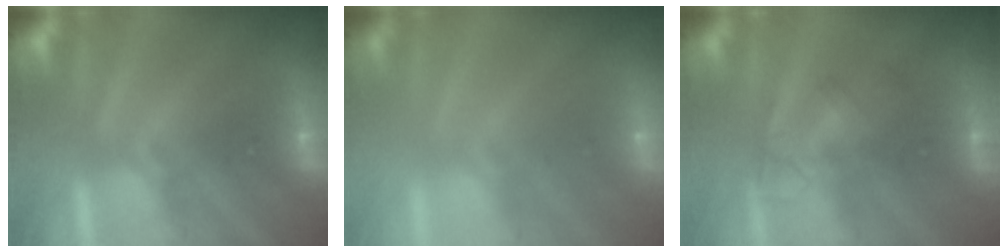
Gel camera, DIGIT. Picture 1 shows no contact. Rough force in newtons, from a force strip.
{"total": 2.3}
{"total": 2.4}